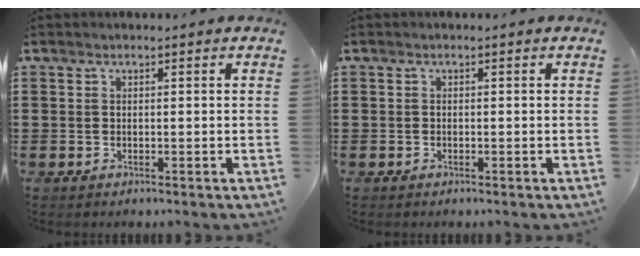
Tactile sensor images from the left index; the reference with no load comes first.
{"total": 0.6, "force": [-0.5, 0.2, 0.1], "torque": [-0.004, 0.000, -0.011]}